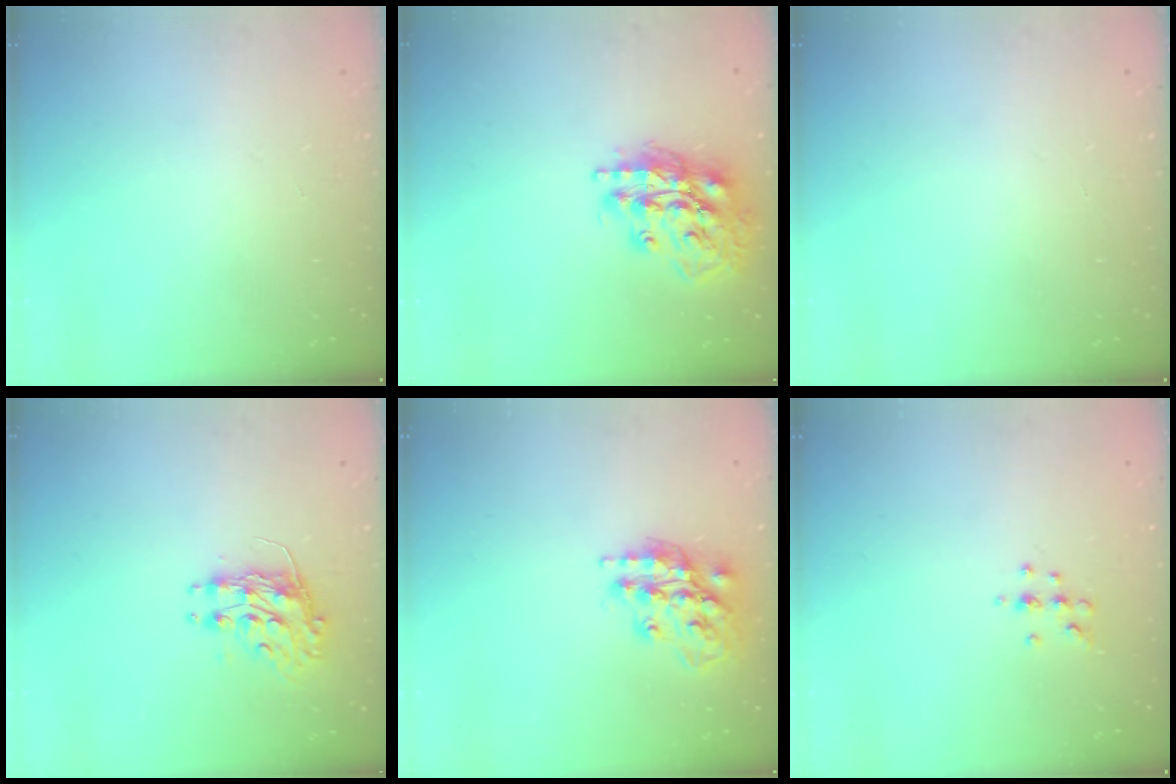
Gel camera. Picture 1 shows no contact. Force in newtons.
{"total": 17.0, "press": 16.9, "slide": 2.3}
{"total": 0.0}
{"total": 8.7, "press": 8.7, "slide": 0.5}
{"total": 17.5, "press": 17.4, "slide": 1.4}
{"total": 4.8, "press": 4.4, "slide": 1.8}